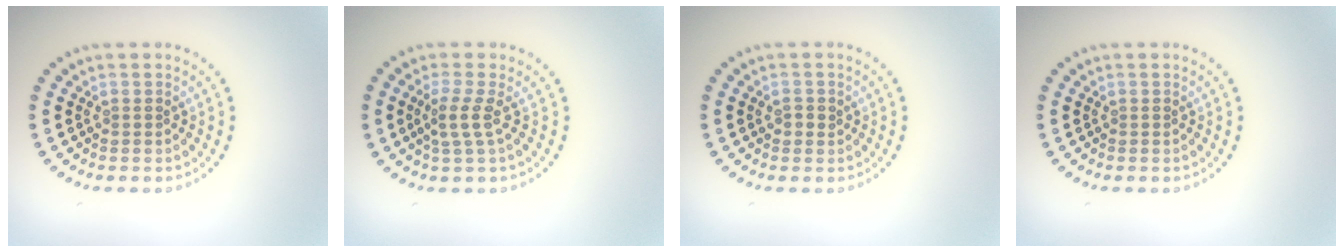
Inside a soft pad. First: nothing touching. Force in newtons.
{"total": 2.1, "press": 1.5, "slide": 1.5}
{"total": 1.1, "press": 1.1, "slide": 0.4}
{"total": 0.0}